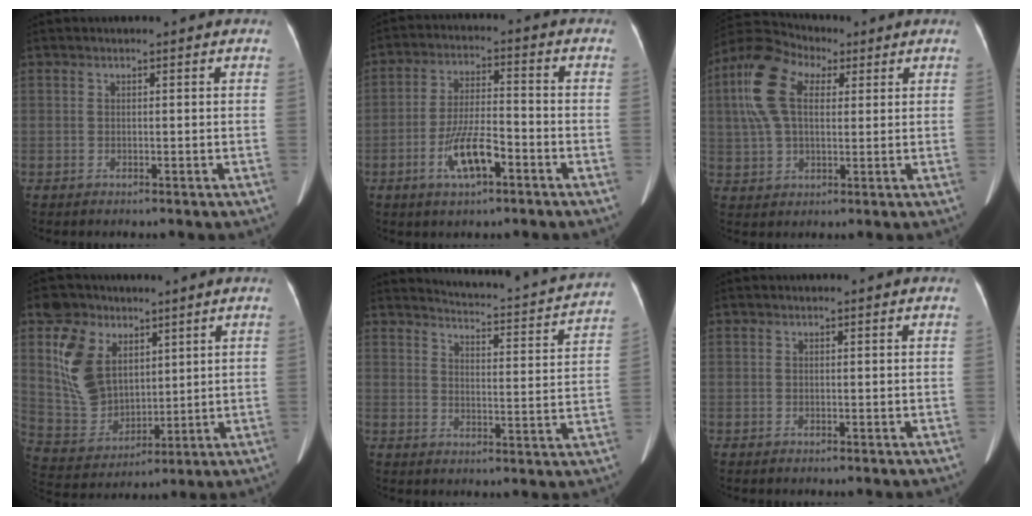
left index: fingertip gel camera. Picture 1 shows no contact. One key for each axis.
{"total": 8.0, "fx": -4.2, "fy": 2.0, "fz": 6.6, "tx": -0.129, "ty": -0.006, "tz": -0.071}
{"total": 10.8, "fx": 3.4, "fy": 5.9, "fz": 8.4, "tx": -0.202, "ty": 0.038, "tz": 0.067}
{"total": 12.5, "fx": 5.5, "fy": 9.1, "fz": 6.7, "tx": -0.161, "ty": 0.018, "tz": 0.122}
{"total": 16.8, "fx": 16.2, "fy": 1.3, "fz": 4.5, "tx": -0.064, "ty": -0.056, "tz": 0.187}
{"total": 0.0}